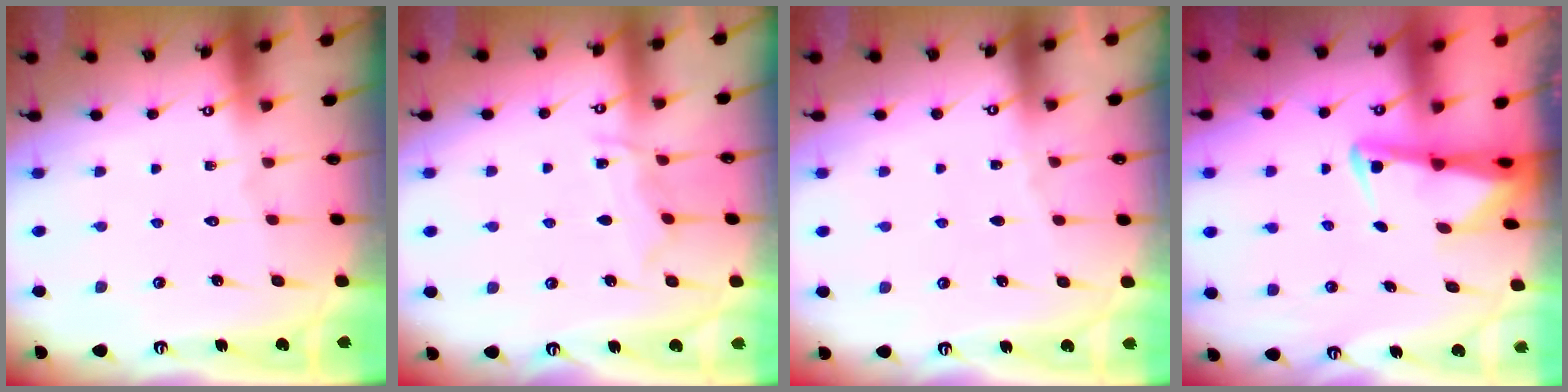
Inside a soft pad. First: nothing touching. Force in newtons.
{"total": 6.4, "press": 6.3, "slide": 0.8}
{"total": 1.8, "press": 1.7, "slide": 0.3}
{"total": 2.7, "press": 2.6, "slide": 0.6}